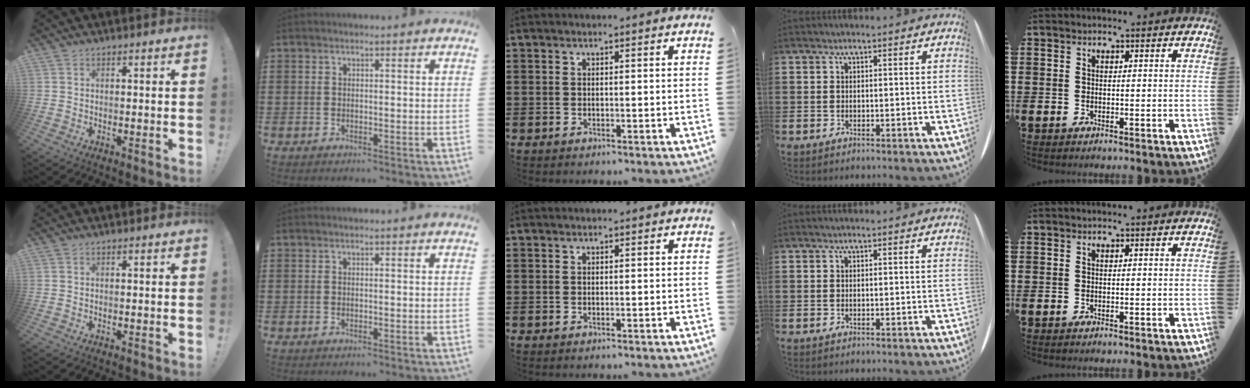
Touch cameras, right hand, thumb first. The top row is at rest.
{}